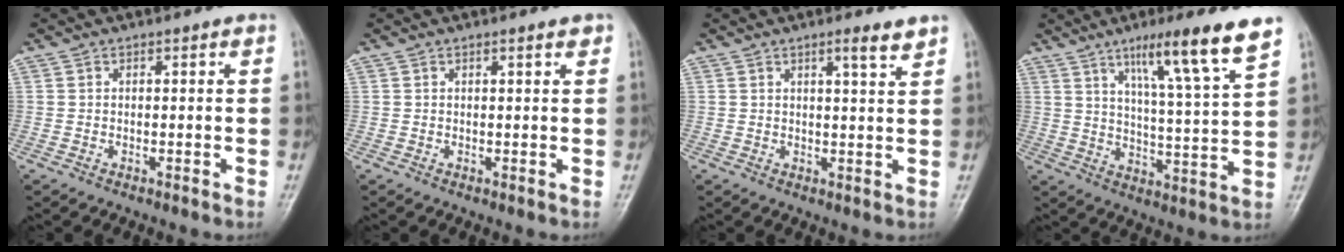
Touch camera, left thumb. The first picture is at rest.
{"total": 1.4, "force": [0.9, 0.2, 1.0], "torque": [-0.014, -0.002, 0.010]}
{"total": 3.3, "force": [2.4, 0.2, 2.3], "torque": [-0.034, -0.019, 0.036]}
{"total": 13.8, "force": [8.5, 0.4, 10.9], "torque": [-0.168, -0.044, 0.136]}